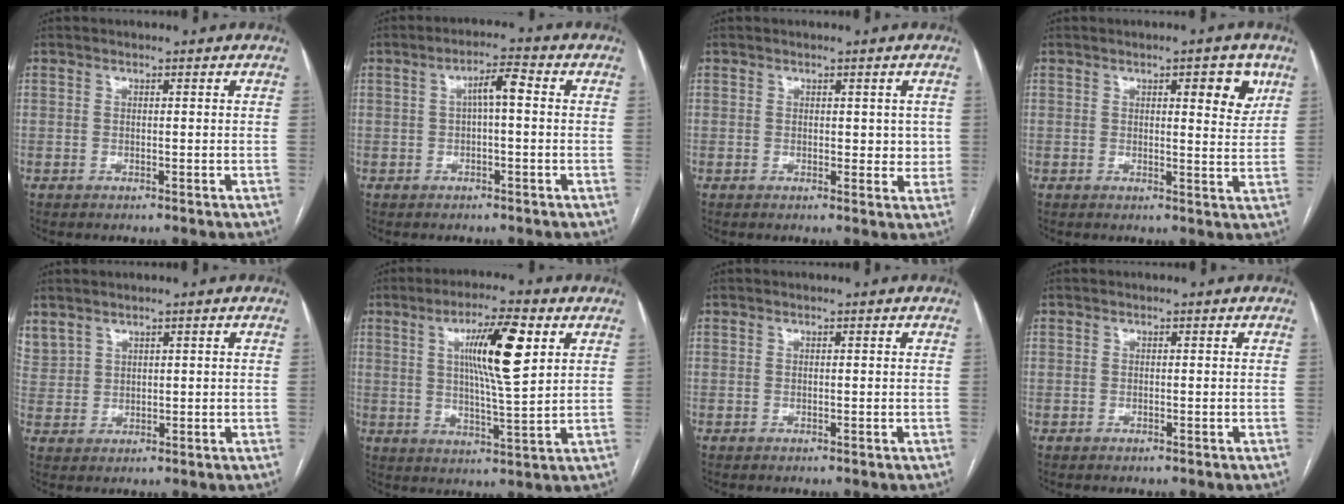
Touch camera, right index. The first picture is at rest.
{"total": 4.0, "force": [0.4, 0.8, 3.9], "torque": [-0.065, 0.015, 0.005]}
{"total": 3.2, "force": [0.6, 2.1, 2.3], "torque": [-0.017, -0.002, 0.007]}
{"total": 5.2, "force": [2.5, 1.4, 4.4], "torque": [-0.049, -0.007, 0.028]}
{"total": 5.0, "force": [3.7, 3.1, 1.3], "torque": [-0.034, 0.014, 0.091]}
{"total": 11.3, "force": [3.8, 0.9, 10.6], "torque": [-0.180, 0.004, 0.063]}
{"total": 0.0}
{"total": 0.0}